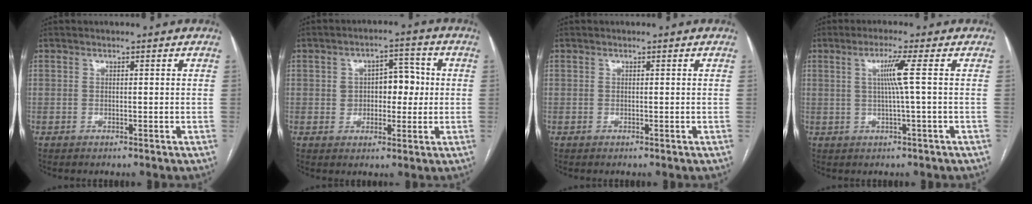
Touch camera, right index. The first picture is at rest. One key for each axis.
{"total": 6.1, "fx": 0.6, "fy": 3.9, "fz": 4.7, "tx": -0.064, "ty": 0.024, "tz": 0.015}
{"total": 0.0}
{"total": 4.3, "fx": 0.7, "fy": -1.3, "fz": 4.0, "tx": -0.080, "ty": 0.001, "tz": 0.015}